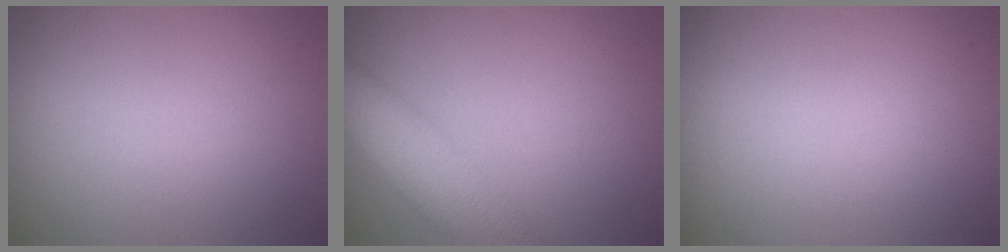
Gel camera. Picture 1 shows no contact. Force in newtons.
{"total": 8.2, "press": 8.2, "slide": 0.4}
{"total": 0.0}